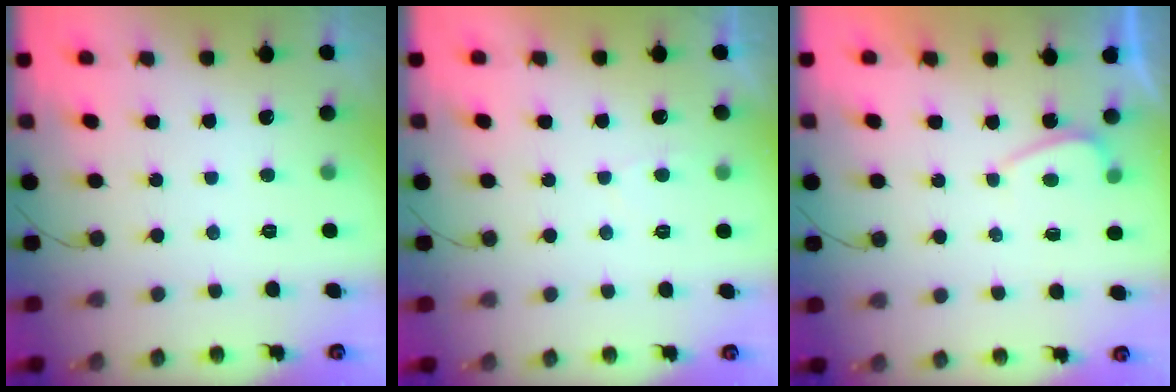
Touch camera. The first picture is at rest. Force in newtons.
{"total": 1.3, "press": 1.2, "slide": 0.5}
{"total": 0.6, "press": 0.4, "slide": 0.5}